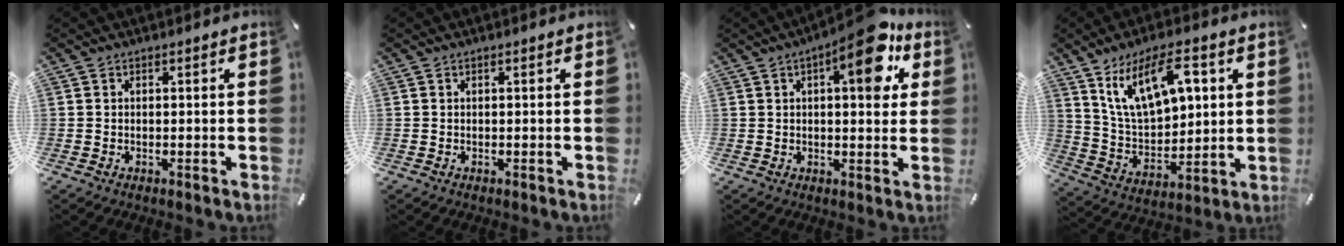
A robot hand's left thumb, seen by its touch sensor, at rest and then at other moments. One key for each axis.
{"total": 0.0}
{"total": 12.5, "fx": 5.5, "fy": 4.7, "fz": 10.2, "tx": -0.128, "ty": -0.027, "tz": 0.084}
{"total": 15.9, "fx": 8.0, "fy": 8.3, "fz": 10.9, "tx": -0.216, "ty": -0.017, "tz": 0.144}